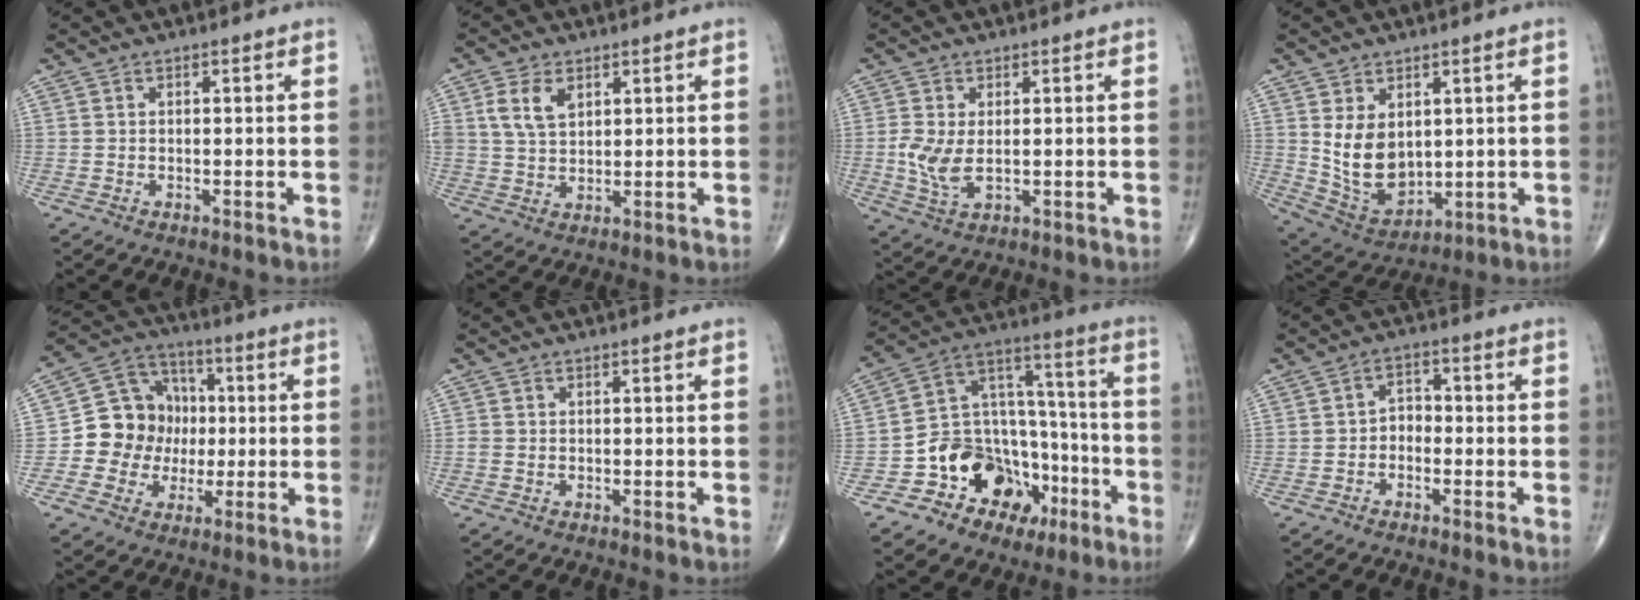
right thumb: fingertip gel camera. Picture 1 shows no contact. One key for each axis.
{"total": 6.4, "fx": 2.6, "fy": 4.0, "fz": 4.3, "tx": -0.074, "ty": -0.007, "tz": 0.053}
{"total": 6.0, "fx": 0.0, "fy": 3.3, "fz": 4.9, "tx": -0.113, "ty": -0.011, "tz": 0.006}
{"total": 10.8, "fx": 1.9, "fy": 7.4, "fz": 7.6, "tx": -0.113, "ty": -0.021, "tz": 0.062}
{"total": 13.3, "fx": -0.7, "fy": 11.9, "fz": 5.8, "tx": -0.052, "ty": 0.034, "tz": -0.014}
{"total": 0.9, "fx": -0.2, "fy": 0.8, "fz": 0.4, "tx": -0.008, "ty": 0.001, "tz": -0.006}
{"total": 19.9, "fx": -9.2, "fy": 14.6, "fz": 9.9, "tx": -0.100, "ty": 0.105, "tz": -0.144}
{"total": 3.4, "fx": -1.2, "fy": 2.5, "fz": 1.9, "tx": -0.013, "ty": 0.021, "tz": -0.033}